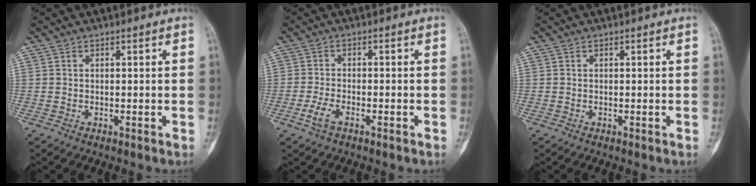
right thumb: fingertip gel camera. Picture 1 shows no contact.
{"total": 3.3, "force": [-1.8, 1.3, 2.4], "torque": [-0.052, 0.012, -0.035]}
{"total": 0.0}